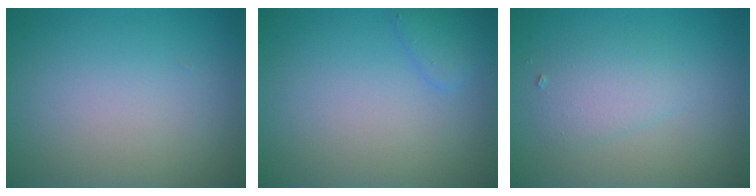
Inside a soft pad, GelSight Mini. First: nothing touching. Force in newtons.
{"total": 1.5, "press": 1.5, "slide": 0.1}
{"total": 2.3, "press": 2.3, "slide": 0.2}